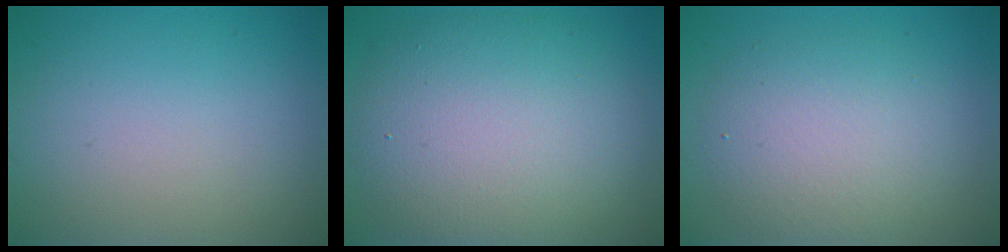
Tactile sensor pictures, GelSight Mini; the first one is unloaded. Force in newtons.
{"total": 10.3, "press": 10.3, "slide": 0.4}
{"total": 5.0, "press": 5.0, "slide": 0.4}